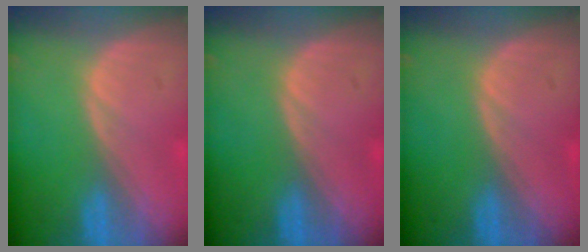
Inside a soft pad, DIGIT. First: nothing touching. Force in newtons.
{"total": 0.0}
{"total": 0.0}